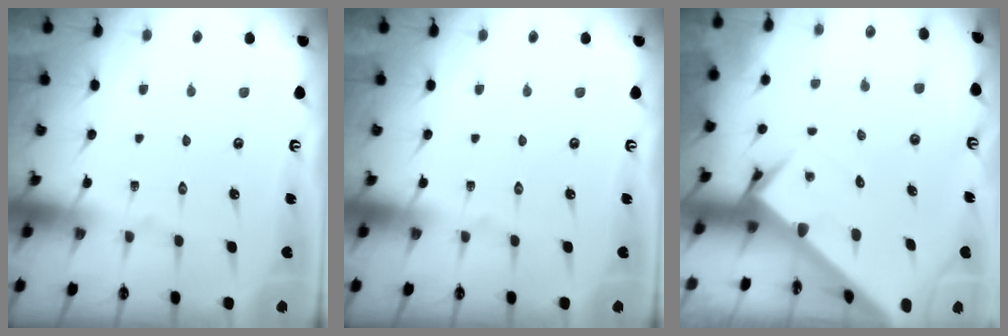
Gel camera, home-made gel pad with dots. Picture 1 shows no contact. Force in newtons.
{"total": 0.0}
{"total": 3.4, "press": 3.4, "slide": 0.3}